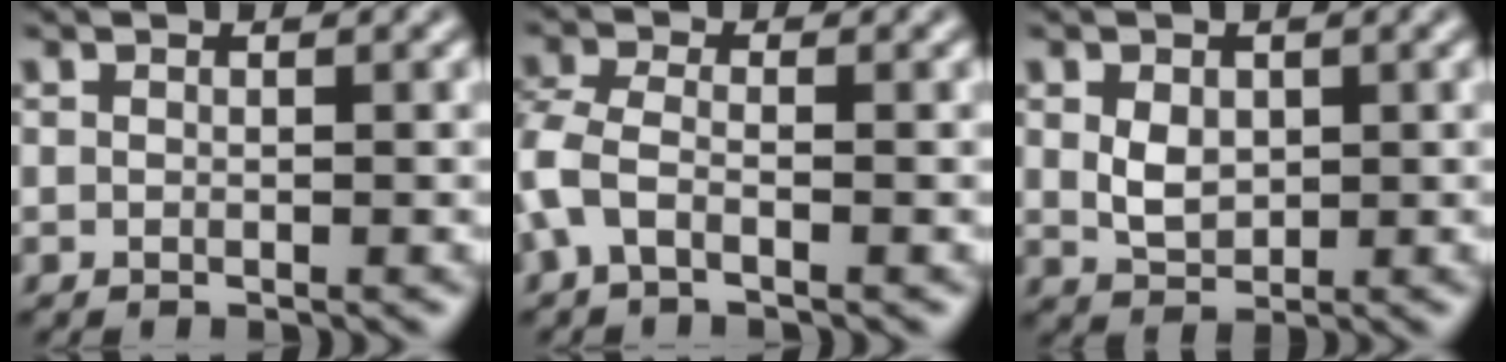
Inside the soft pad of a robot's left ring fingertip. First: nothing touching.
{"total": 2.7, "force": [-1.0, 1.4, 2.1], "torque": [-0.056, 0.004, -0.032]}
{"total": 2.4, "force": [0.5, 1.8, 1.5], "torque": [-0.032, -0.003, 0.012]}